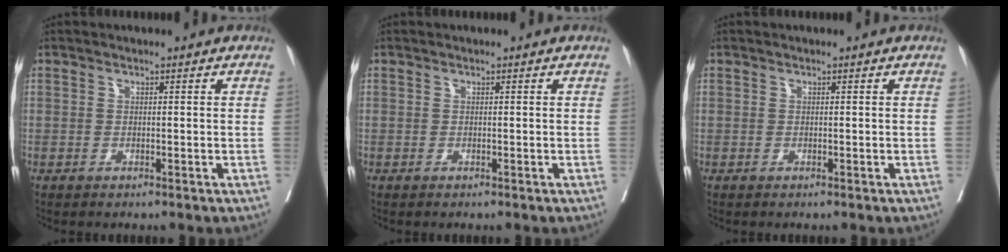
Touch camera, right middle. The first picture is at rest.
{"total": 0.0}
{"total": 0.0}